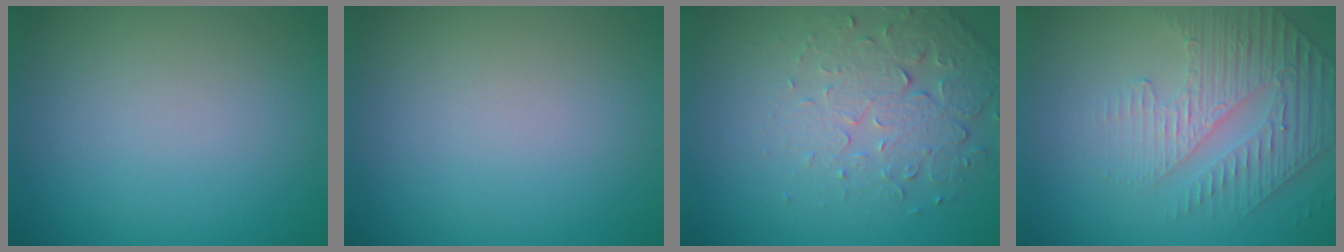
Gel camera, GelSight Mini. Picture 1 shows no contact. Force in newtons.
{"total": 0.0}
{"total": 5.0, "press": 3.4, "slide": 3.6}
{"total": 4.6, "press": 3.3, "slide": 3.2}